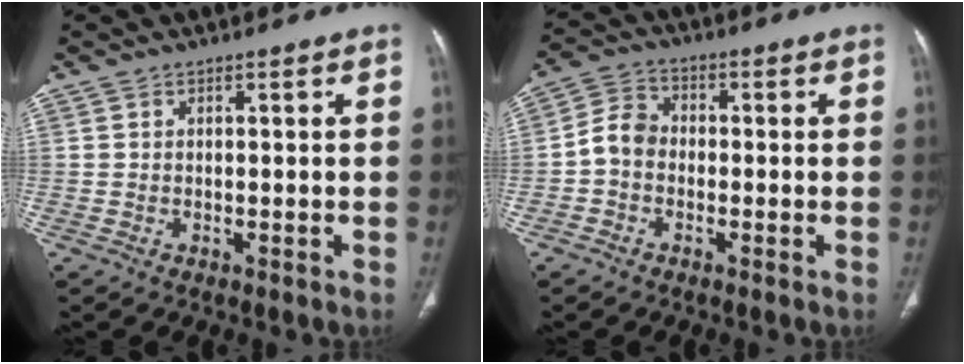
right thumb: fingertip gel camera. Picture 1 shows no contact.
{"total": 5.6, "force": [-1.2, 4.5, 3.1], "torque": [-0.045, 0.020, -0.036]}